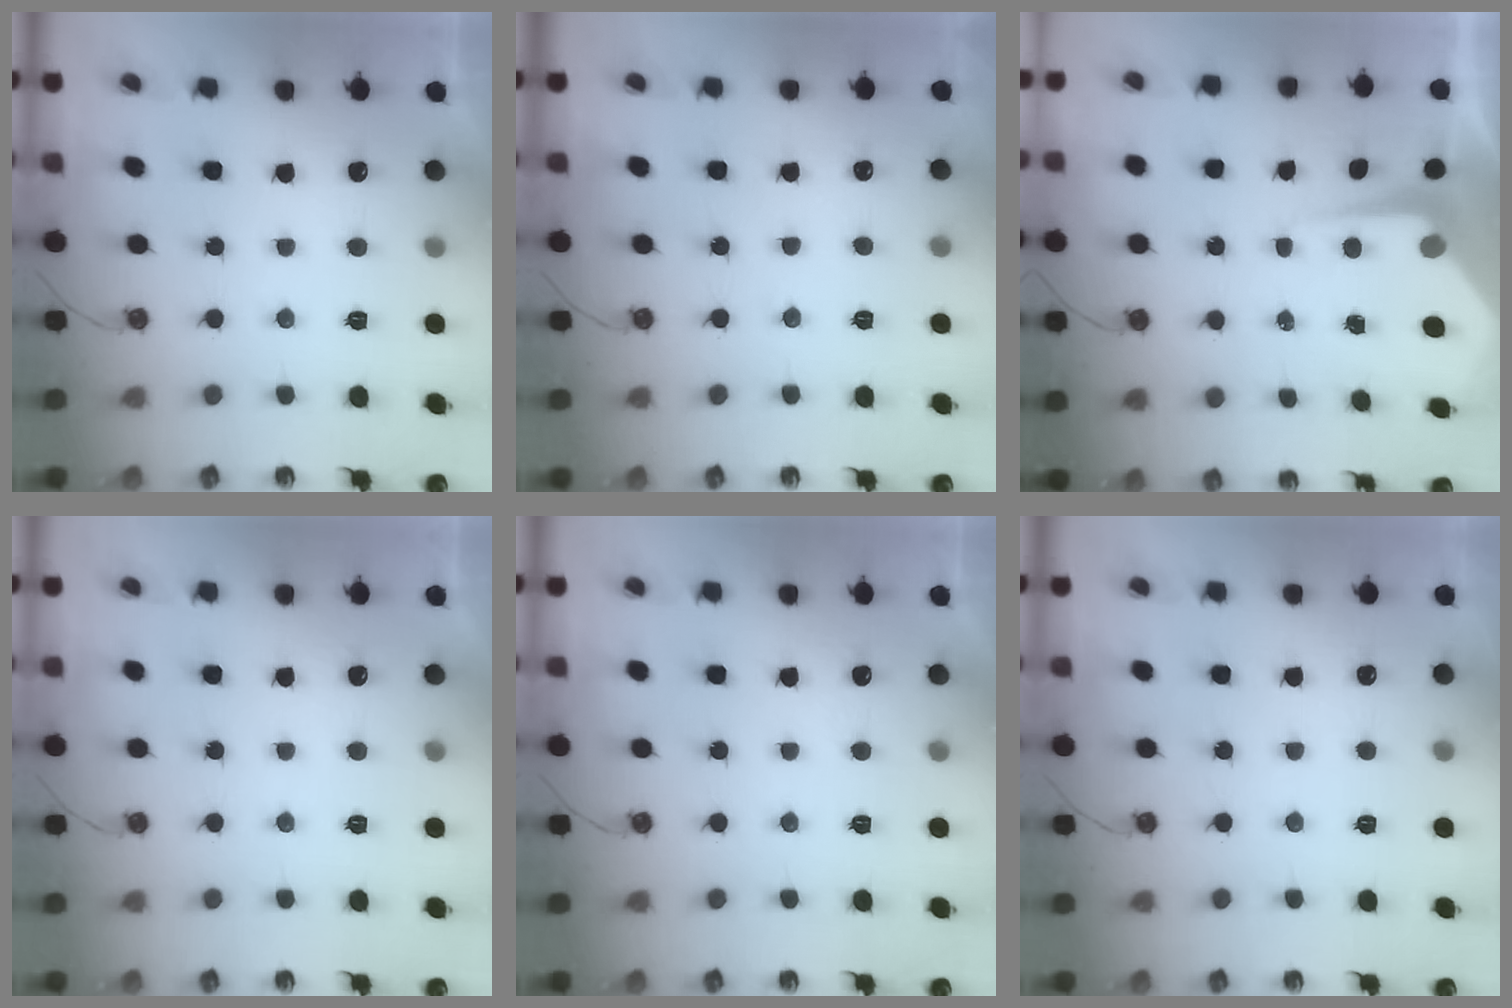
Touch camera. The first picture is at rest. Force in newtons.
{"total": 2.4, "press": 2.4, "slide": 0.4}
{"total": 5.9, "press": 5.9, "slide": 0.5}
{"total": 0.0}
{"total": 0.0}
{"total": 2.0, "press": 2.0, "slide": 0.4}